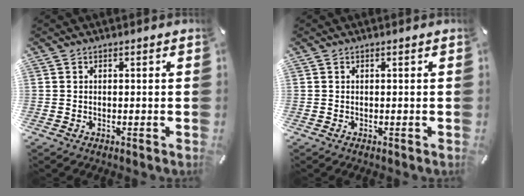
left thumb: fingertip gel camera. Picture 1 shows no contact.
{"total": 0.0}